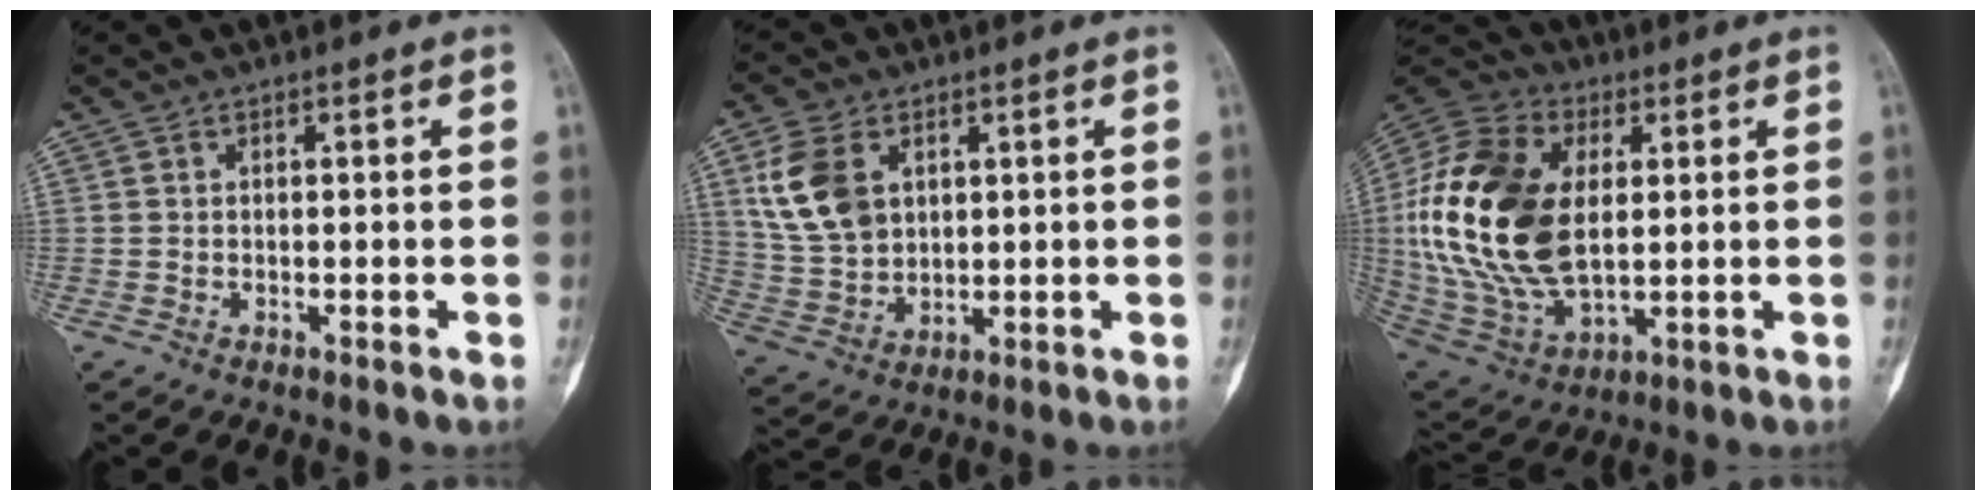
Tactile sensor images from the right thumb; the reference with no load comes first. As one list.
[{"total": 11.5, "force": [3.9, 7.8, 7.4], "torque": [-0.138, -0.011, 0.088]}, {"total": 25.3, "force": [2.9, 15.4, 19.9], "torque": [-0.407, -0.013, 0.055]}]